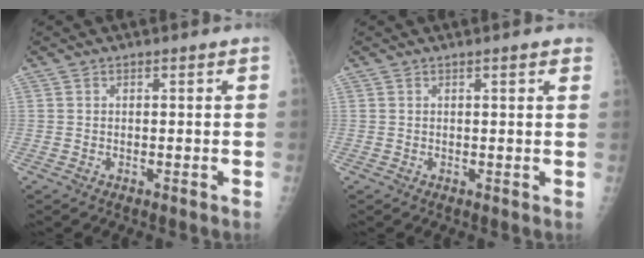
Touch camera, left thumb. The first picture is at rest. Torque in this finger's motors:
{"motor_torque": [-0.28, -0.24, -0.20, -0.05, 0.01]}